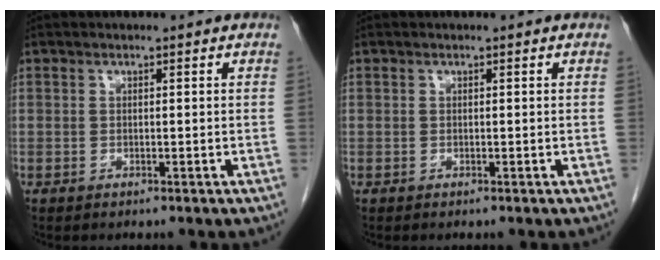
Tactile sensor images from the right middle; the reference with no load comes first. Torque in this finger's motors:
{"motor_torque": [0.28, -0.03, 0.00, 0.01]}